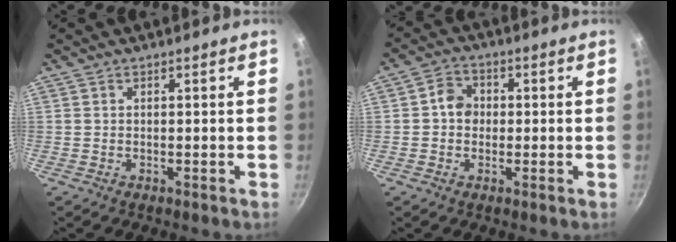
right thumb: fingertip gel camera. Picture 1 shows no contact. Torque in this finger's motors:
{"motor_torque": [0.13, -0.11, -0.25, 0.28, 0.00]}